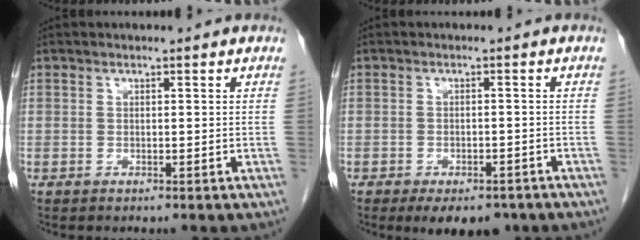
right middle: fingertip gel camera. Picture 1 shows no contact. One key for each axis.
{"total": 8.0, "fx": -5.9, "fy": 3.7, "fz": 4.0, "tx": -0.045, "ty": 0.000, "tz": -0.081}